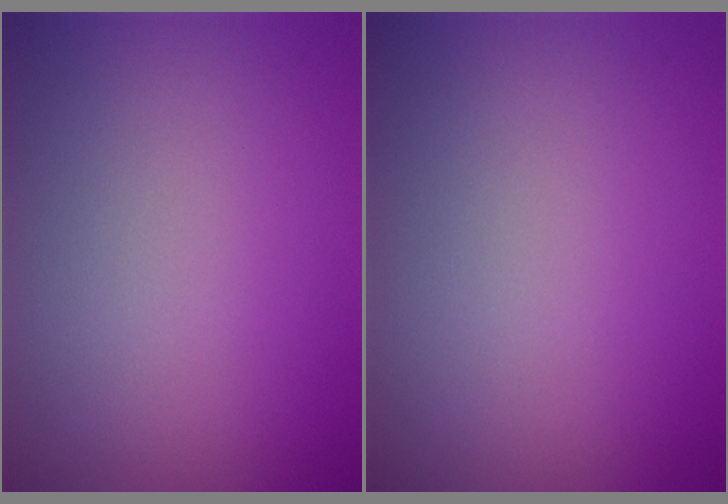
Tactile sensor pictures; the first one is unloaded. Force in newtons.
{"total": 0.0}